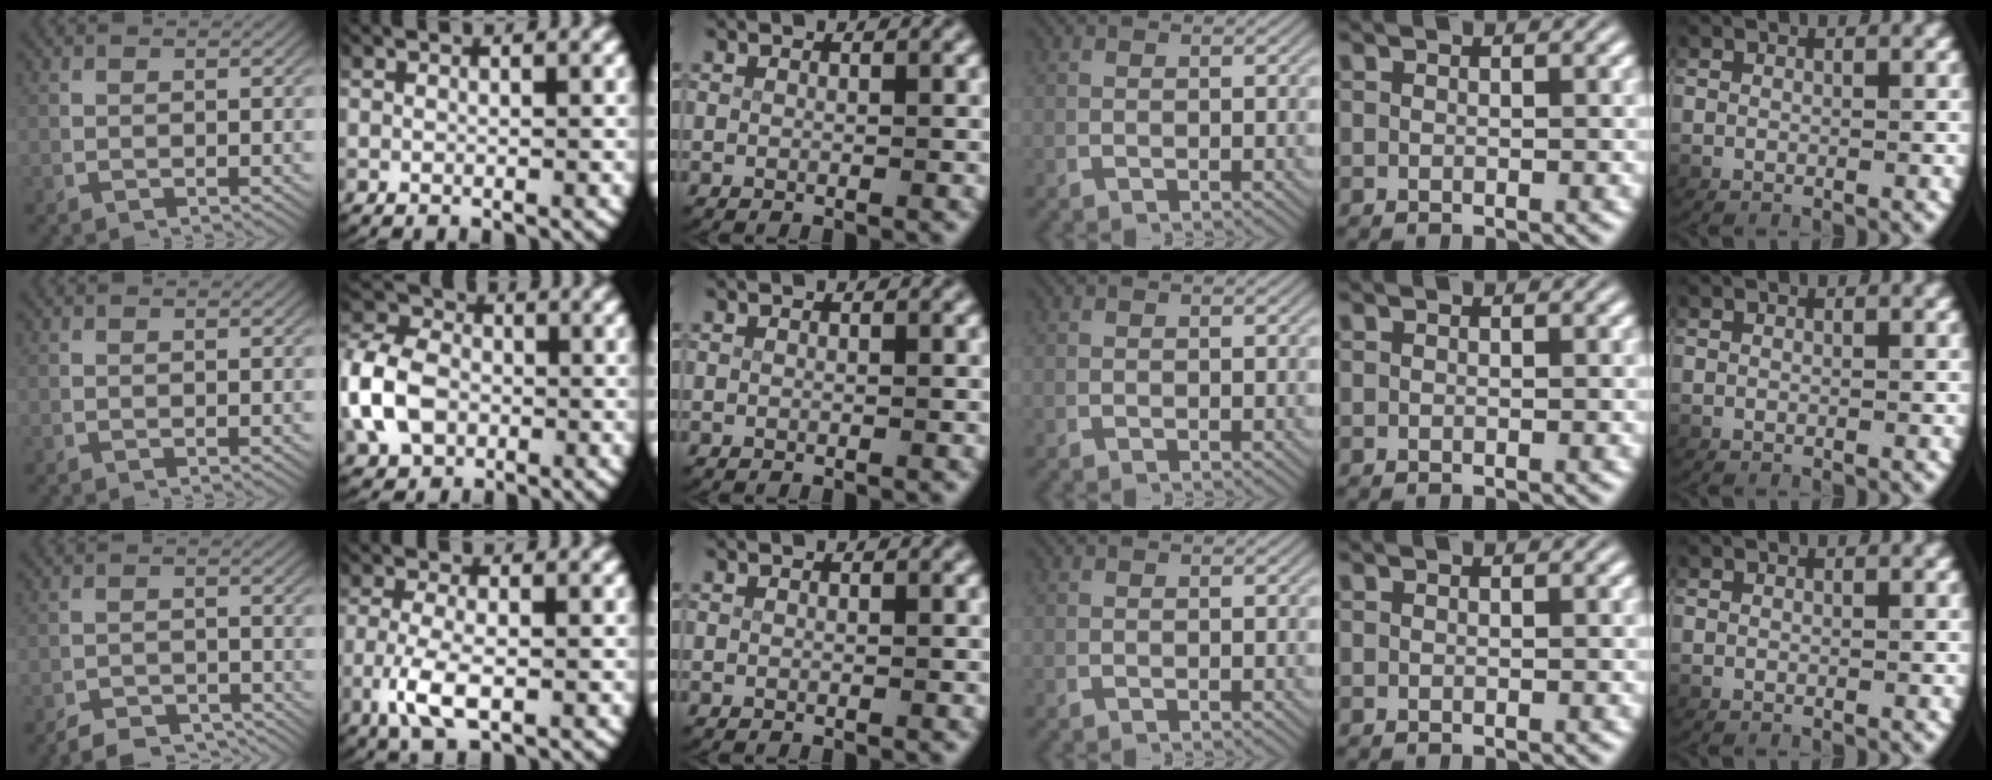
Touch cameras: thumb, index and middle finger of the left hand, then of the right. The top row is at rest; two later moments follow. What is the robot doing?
{"motion": "grasp_and_lifting", "object": "card"}